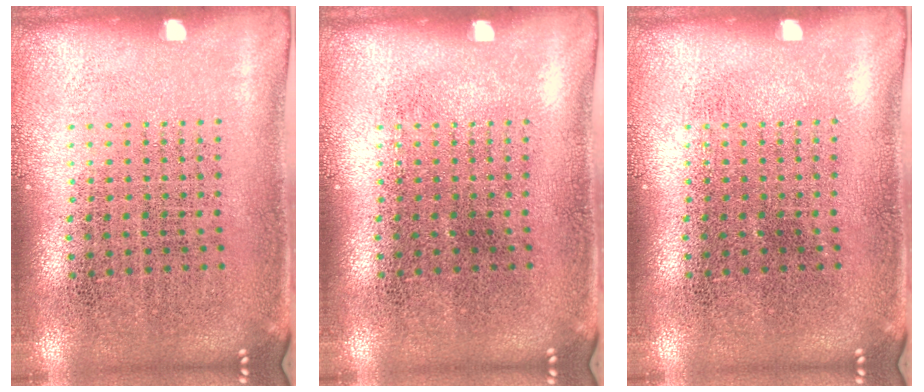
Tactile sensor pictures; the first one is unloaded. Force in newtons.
{"total": 0.0}
{"total": 0.0}